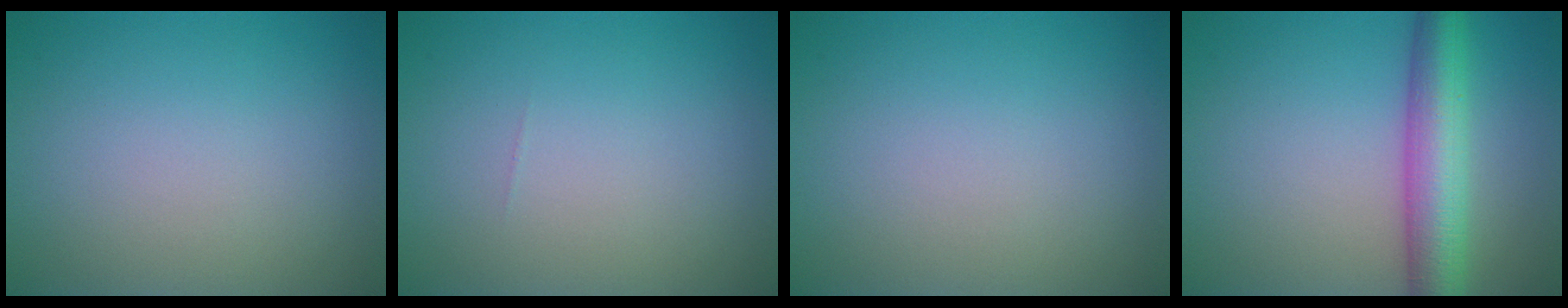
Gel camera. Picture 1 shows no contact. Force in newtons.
{"total": 0.0}
{"total": 0.0}
{"total": 6.5, "press": 6.5, "slide": 0.2}